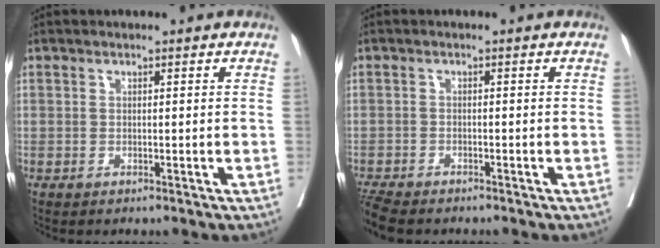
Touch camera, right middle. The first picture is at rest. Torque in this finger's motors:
{"motor_torque": [0.46, -0.75, 0.07, 0.02]}